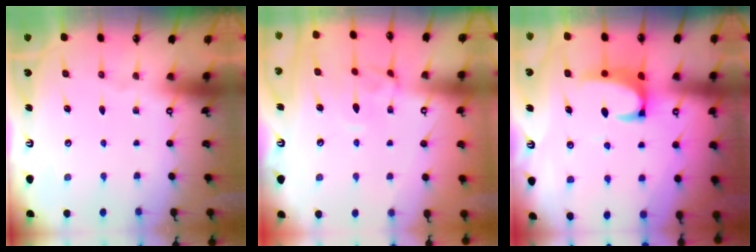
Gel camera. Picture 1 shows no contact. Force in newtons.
{"total": 1.3, "press": 1.2, "slide": 0.6}
{"total": 2.2, "press": 2.0, "slide": 0.9}